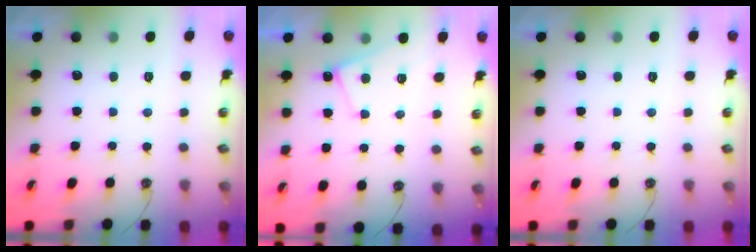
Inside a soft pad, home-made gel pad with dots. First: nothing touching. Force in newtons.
{"total": 1.3, "press": 1.2, "slide": 0.4}
{"total": 0.0}